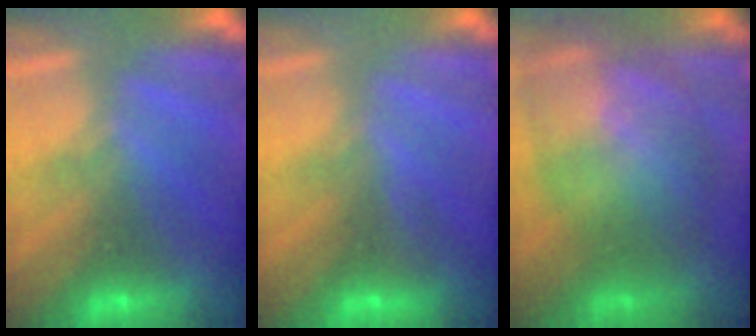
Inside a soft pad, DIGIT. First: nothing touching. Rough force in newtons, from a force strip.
{"total": 2.9}
{"total": 7.7}